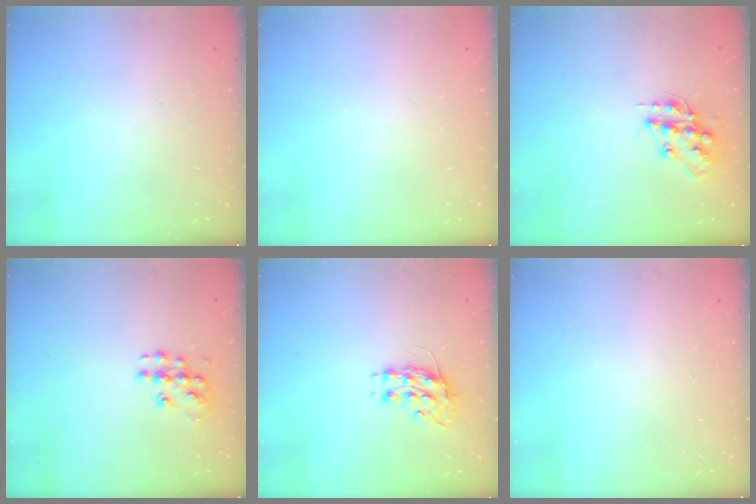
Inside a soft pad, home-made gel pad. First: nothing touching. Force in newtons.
{"total": 0.0}
{"total": 14.0, "press": 14.0, "slide": 0.7}
{"total": 8.9, "press": 8.8, "slide": 0.6}
{"total": 8.1, "press": 8.1, "slide": 0.7}
{"total": 0.0}